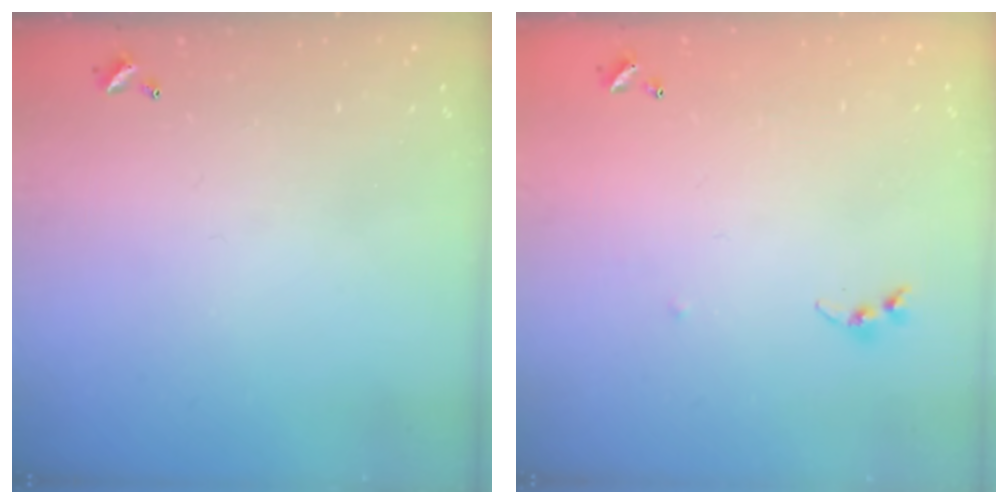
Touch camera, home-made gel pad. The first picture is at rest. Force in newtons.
{"total": 5.0, "press": 5.0, "slide": 0.6}